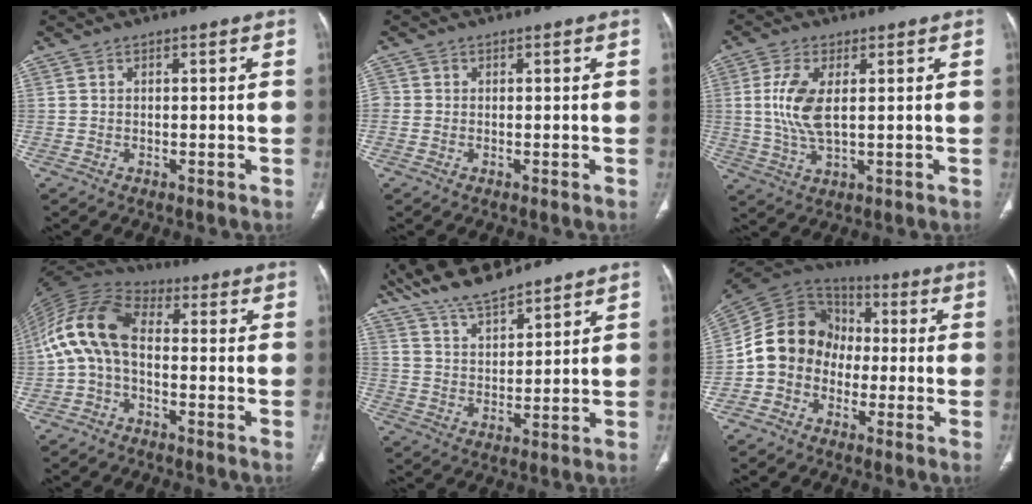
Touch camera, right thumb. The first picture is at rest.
{"total": 1.2, "force": [-0.4, 1.1, 0.3], "torque": [-0.004, 0.003, -0.014]}
{"total": 8.2, "force": [1.2, 3.6, 7.3], "torque": [-0.166, -0.007, 0.026]}
{"total": 12.3, "force": [-0.9, 7.2, 10.0], "torque": [-0.199, 0.037, -0.032]}
{"total": 12.1, "force": [10.2, 3.5, 5.6], "torque": [-0.086, -0.042, 0.190]}
{"total": 13.6, "force": [-2.3, 11.4, 7.1], "torque": [-0.112, 0.044, -0.058]}